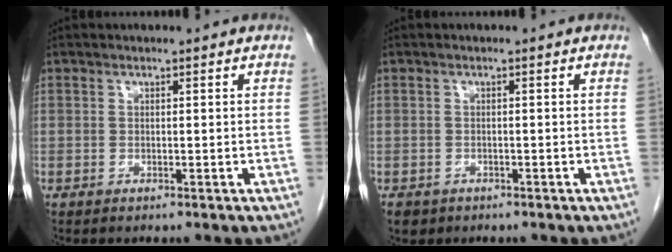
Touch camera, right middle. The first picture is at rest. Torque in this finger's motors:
{"motor_torque": [0.43, -0.05, -0.03, 0.01]}